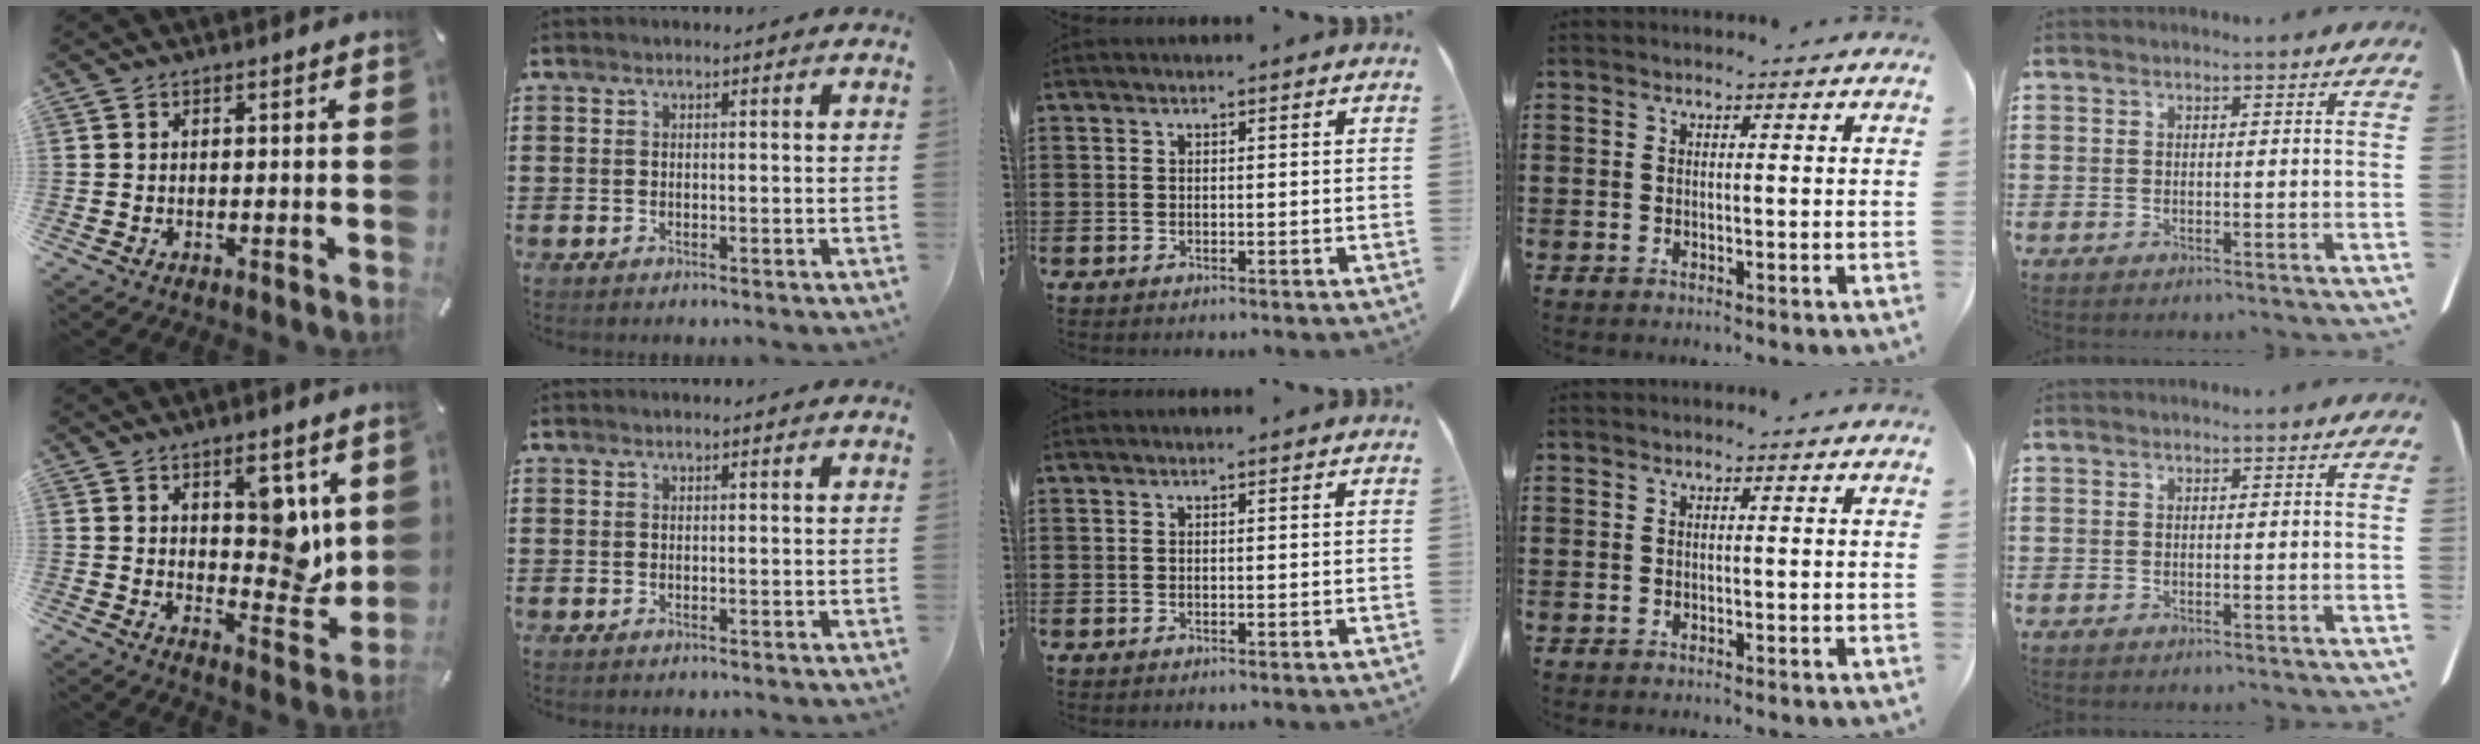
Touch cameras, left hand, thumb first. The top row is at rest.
{"thumb": {"total": 9.9, "force": [4.5, 5.4, 7.0], "torque": [-0.066, -0.039, 0.073]}}